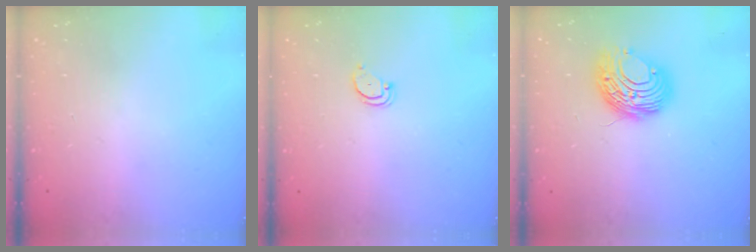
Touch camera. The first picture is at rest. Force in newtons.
{"total": 2.4, "press": 2.4, "slide": 0.2}
{"total": 9.9, "press": 9.9, "slide": 0.4}